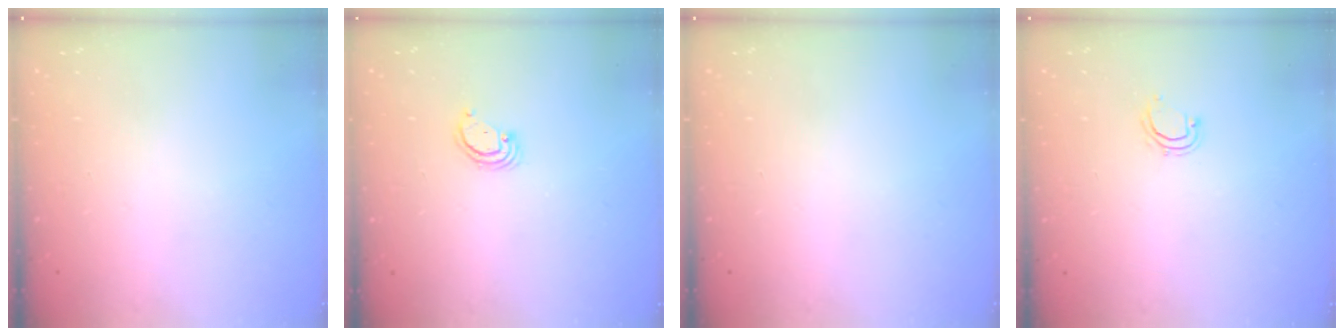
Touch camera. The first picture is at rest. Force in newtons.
{"total": 2.5, "press": 2.5, "slide": 0.2}
{"total": 0.0}
{"total": 4.7, "press": 4.6, "slide": 0.9}